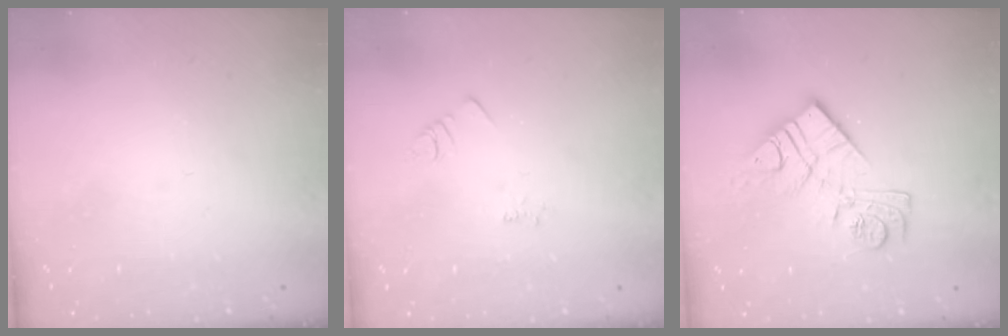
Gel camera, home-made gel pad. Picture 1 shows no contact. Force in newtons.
{"total": 2.2, "press": 2.1, "slide": 0.4}
{"total": 13.5, "press": 13.5, "slide": 0.8}